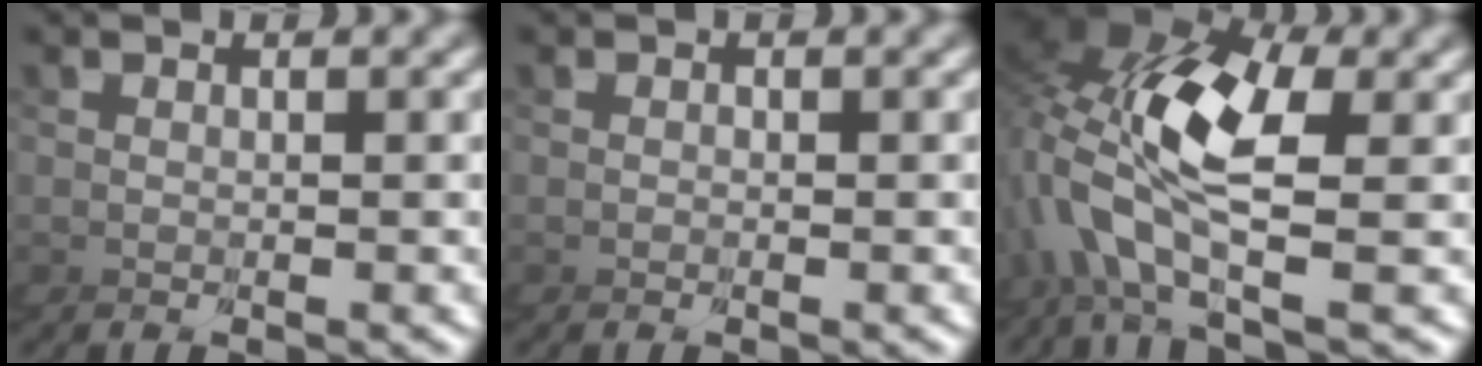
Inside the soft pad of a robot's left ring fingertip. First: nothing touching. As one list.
[{"total": 0.5, "force": [-0.3, 0.4, 0.1], "torque": [-0.005, -0.005, -0.003]}, {"total": 7.0, "force": [1.7, 3.8, 5.6], "torque": [-0.126, 0.023, 0.008]}]